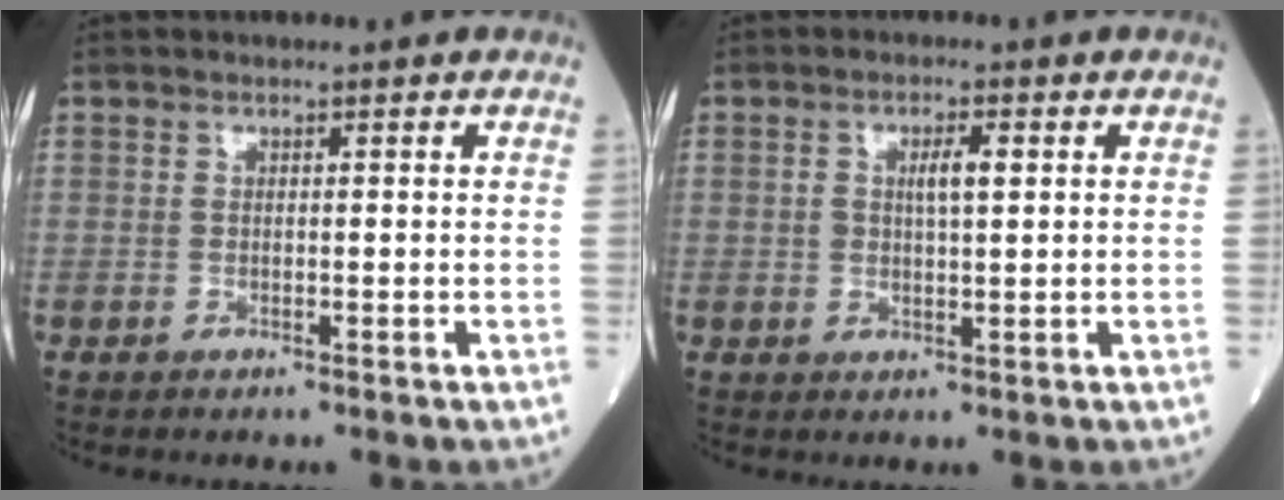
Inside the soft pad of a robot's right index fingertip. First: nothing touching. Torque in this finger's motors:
{"motor_torque": [0.00, 0.07, 0.07, 0.05]}